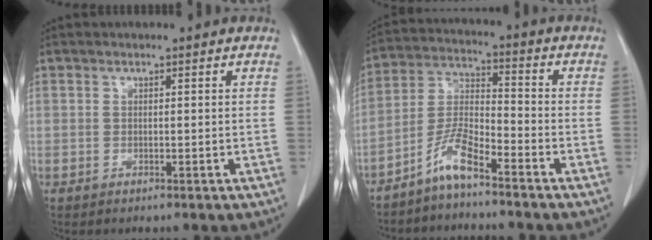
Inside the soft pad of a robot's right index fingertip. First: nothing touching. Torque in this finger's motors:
{"motor_torque": [0.19, -0.19, 0.15, 0.06]}